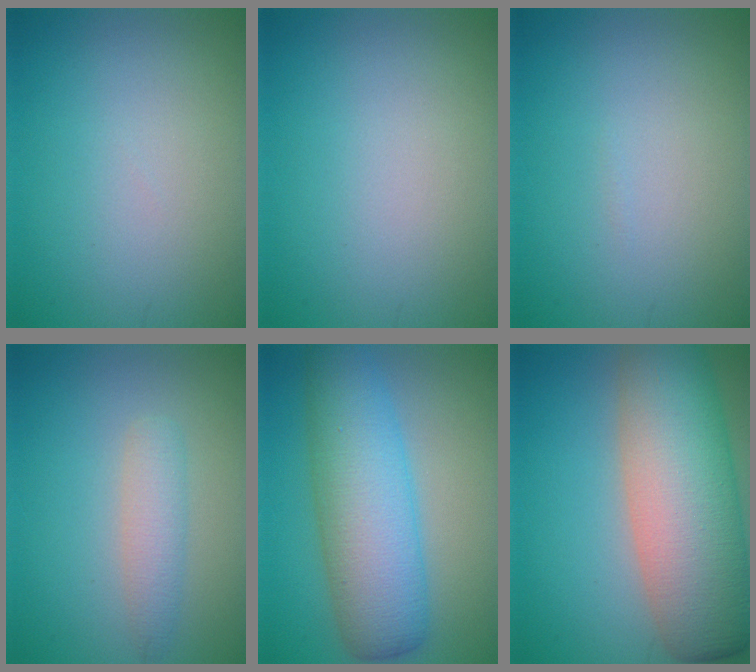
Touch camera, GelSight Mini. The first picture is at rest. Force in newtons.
{"total": 0.0}
{"total": 0.0}
{"total": 2.3, "press": 2.3, "slide": 0.1}
{"total": 8.8, "press": 8.8, "slide": 0.0}
{"total": 12.1, "press": 12.1, "slide": 0.6}